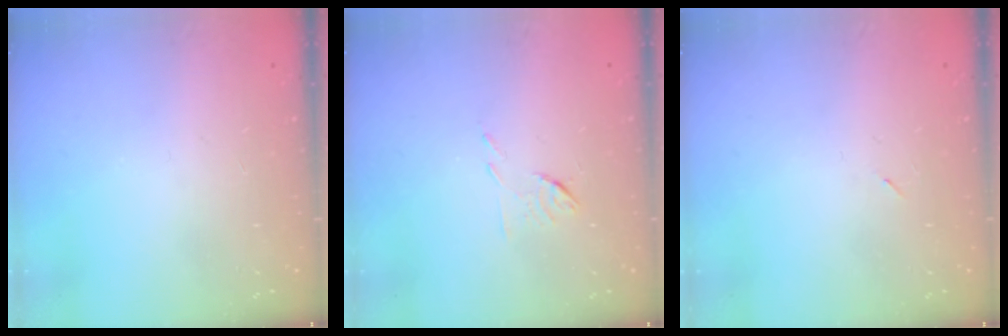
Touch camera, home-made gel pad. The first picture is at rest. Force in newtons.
{"total": 6.0, "press": 6.0, "slide": 0.7}
{"total": 2.2, "press": 1.9, "slide": 1.2}